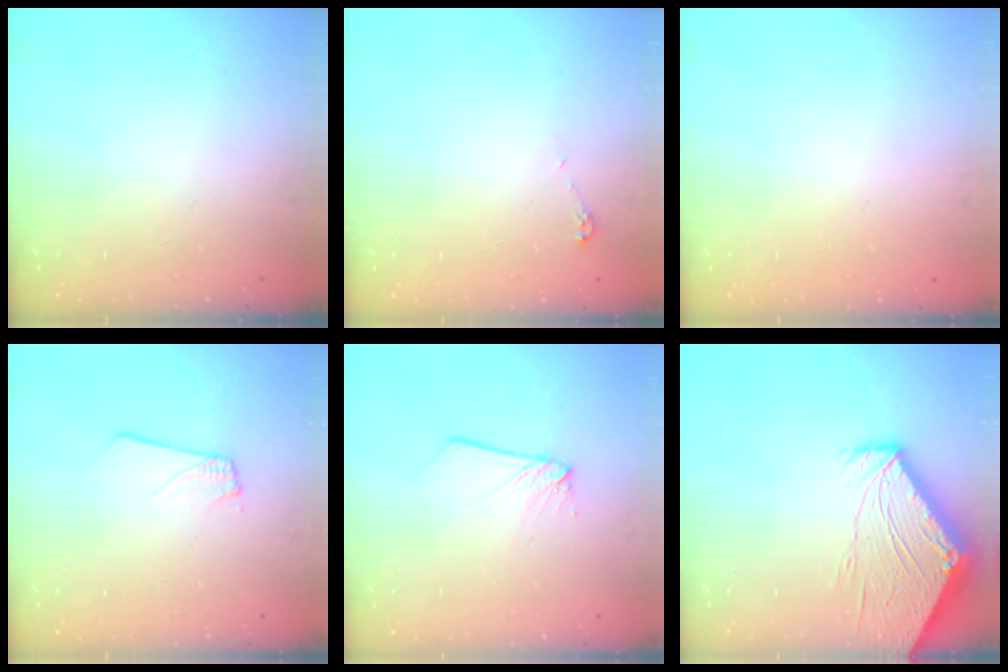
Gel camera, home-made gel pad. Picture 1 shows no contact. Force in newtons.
{"total": 5.1, "press": 5.0, "slide": 0.6}
{"total": 0.0}
{"total": 1.9, "press": 1.9, "slide": 0.1}
{"total": 3.2, "press": 3.2, "slide": 0.3}
{"total": 10.4, "press": 10.4, "slide": 1.2}